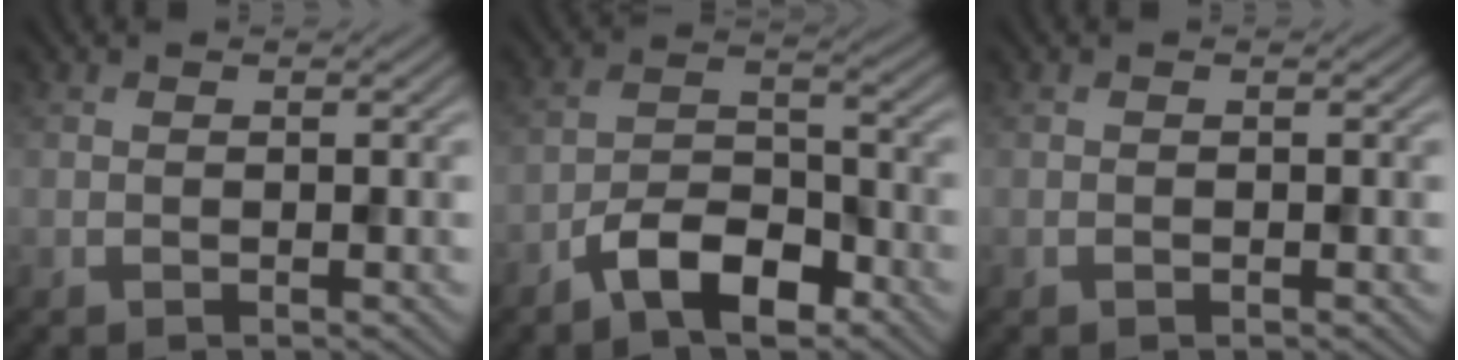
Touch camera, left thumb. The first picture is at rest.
{"total": 7.2, "force": [-4.7, 3.0, 4.5], "torque": [-0.076, 0.009, -0.102]}
{"total": 0.0}